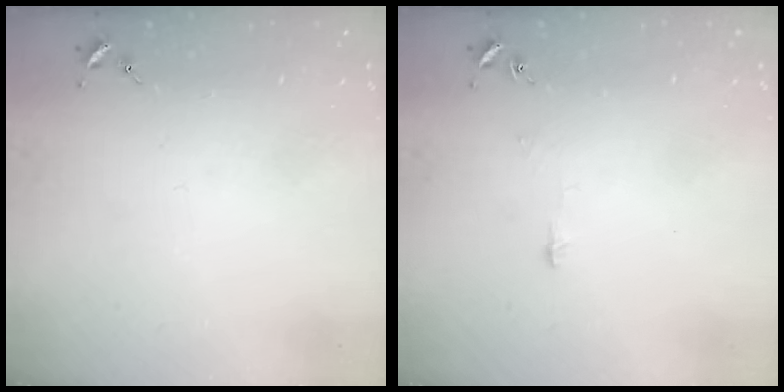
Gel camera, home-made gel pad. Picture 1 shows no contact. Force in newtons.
{"total": 3.6, "press": 3.6, "slide": 0.3}